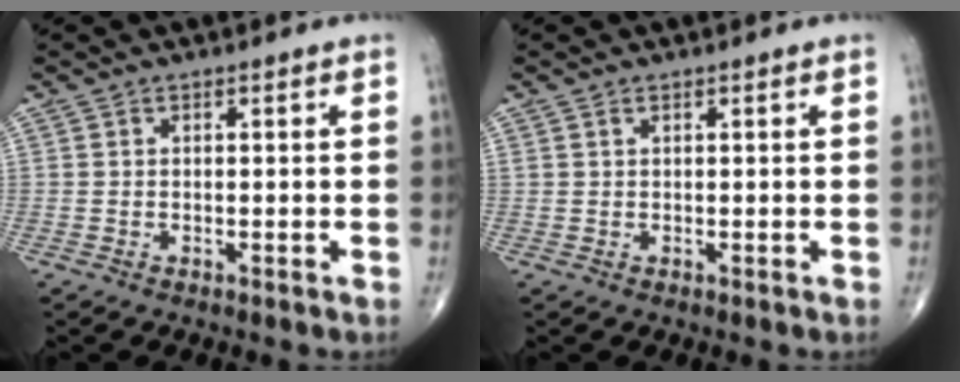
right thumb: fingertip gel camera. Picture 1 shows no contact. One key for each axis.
{"total": 0.5, "fx": 0.4, "fy": 0.2, "fz": 0.3, "tx": -0.006, "ty": 0.003, "tz": 0.009}